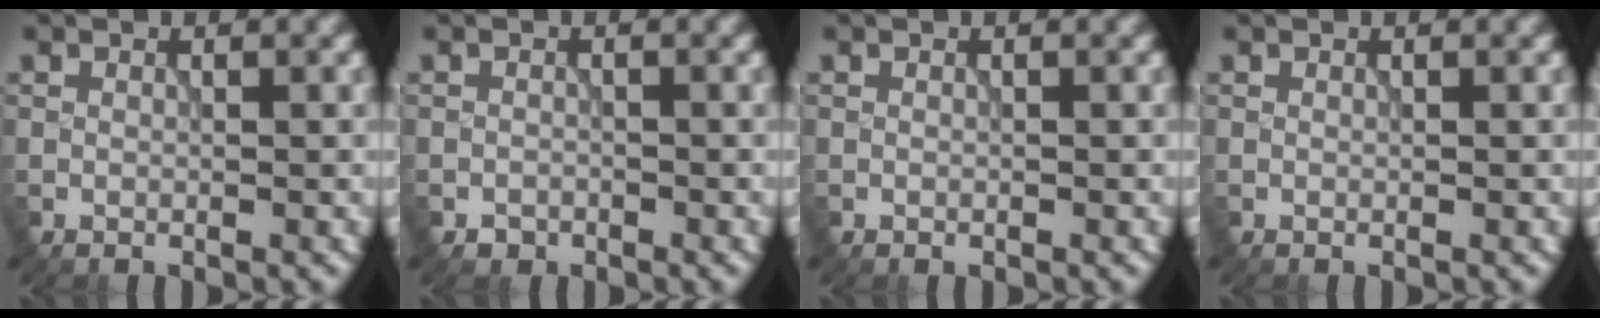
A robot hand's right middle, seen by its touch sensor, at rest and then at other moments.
{"total": 0.8, "force": [-0.6, 0.5, 0.0], "torque": [0.004, -0.003, -0.010]}
{"total": 0.0}
{"total": 0.0}